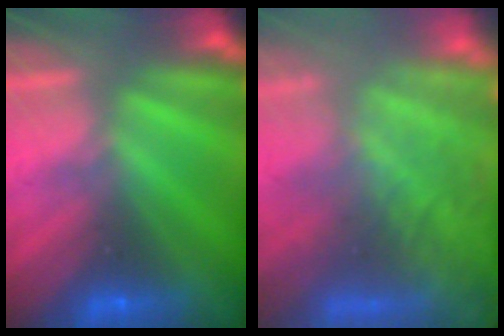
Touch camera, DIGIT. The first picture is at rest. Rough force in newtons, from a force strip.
{"total": 7.3}